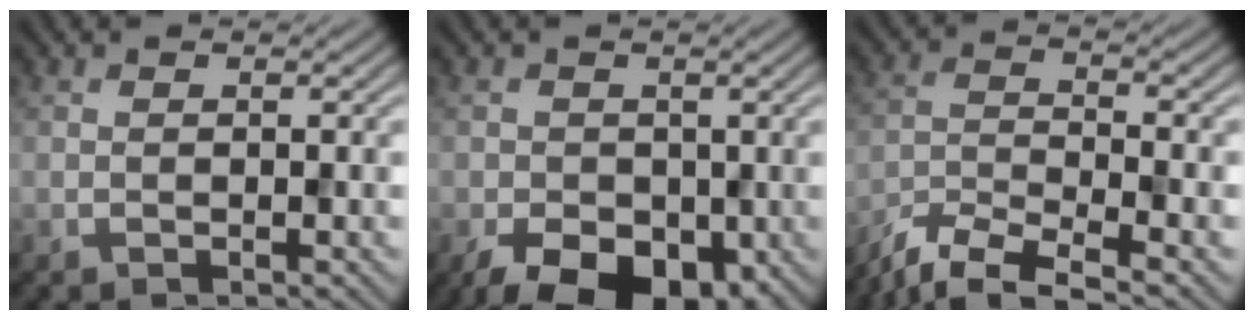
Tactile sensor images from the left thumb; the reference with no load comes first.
{"total": 8.0, "force": [-3.4, 5.2, 5.1], "torque": [-0.088, -0.021, -0.053]}
{"total": 7.6, "force": [-6.0, 1.7, 4.3], "torque": [-0.097, -0.010, -0.122]}